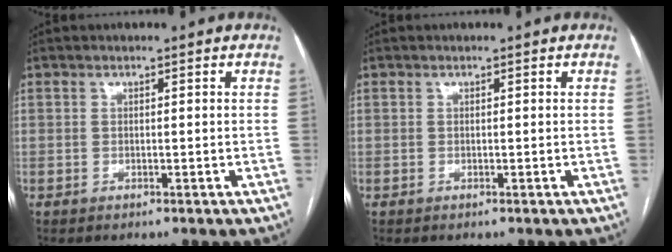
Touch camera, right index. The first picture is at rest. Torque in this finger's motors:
{"motor_torque": [0.00, 0.00, 0.00, 0.00]}